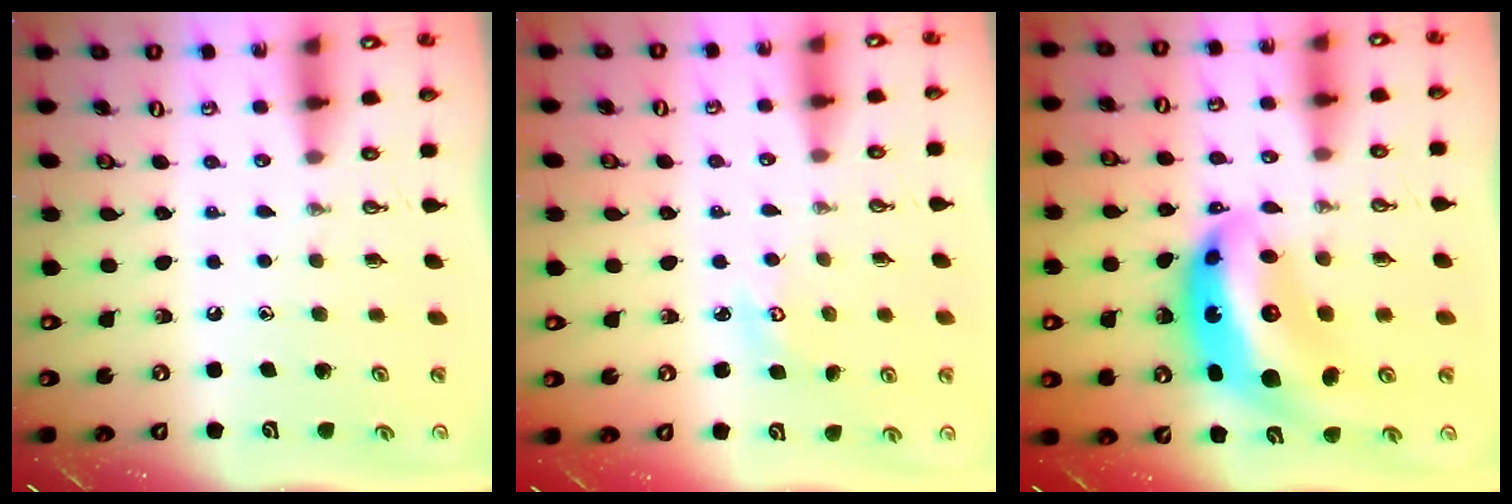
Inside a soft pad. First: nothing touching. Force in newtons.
{"total": 3.1, "press": 3.1, "slide": 0.4}
{"total": 15.5, "press": 15.4, "slide": 1.5}